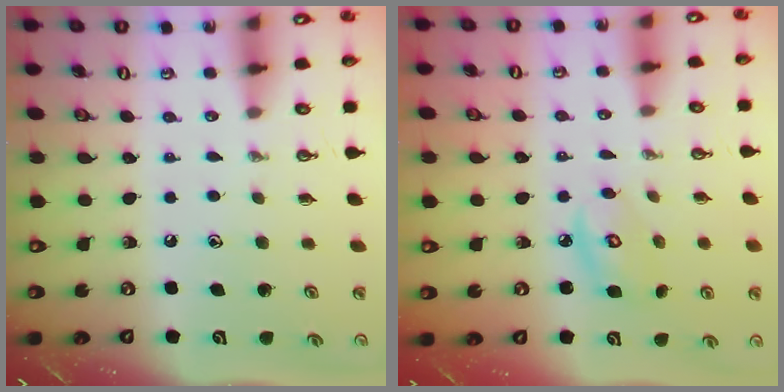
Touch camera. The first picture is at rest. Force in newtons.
{"total": 5.5, "press": 5.5, "slide": 0.2}